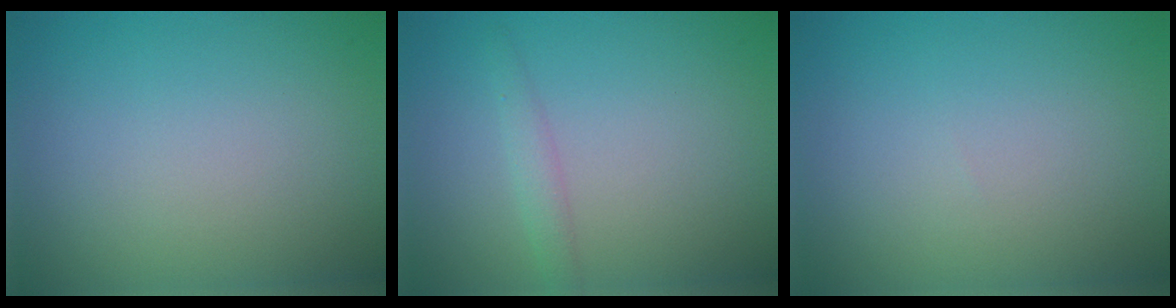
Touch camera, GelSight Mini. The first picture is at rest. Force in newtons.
{"total": 1.4, "press": 1.4, "slide": 0.0}
{"total": 0.0}